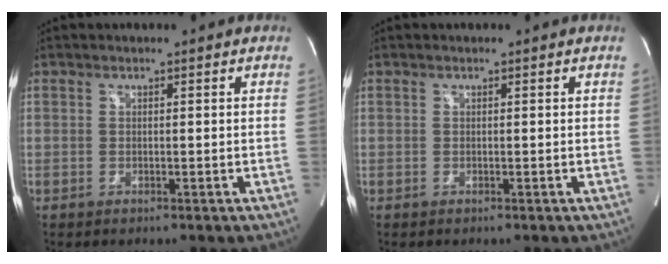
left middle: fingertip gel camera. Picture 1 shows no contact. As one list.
[{"total": 0.0}]